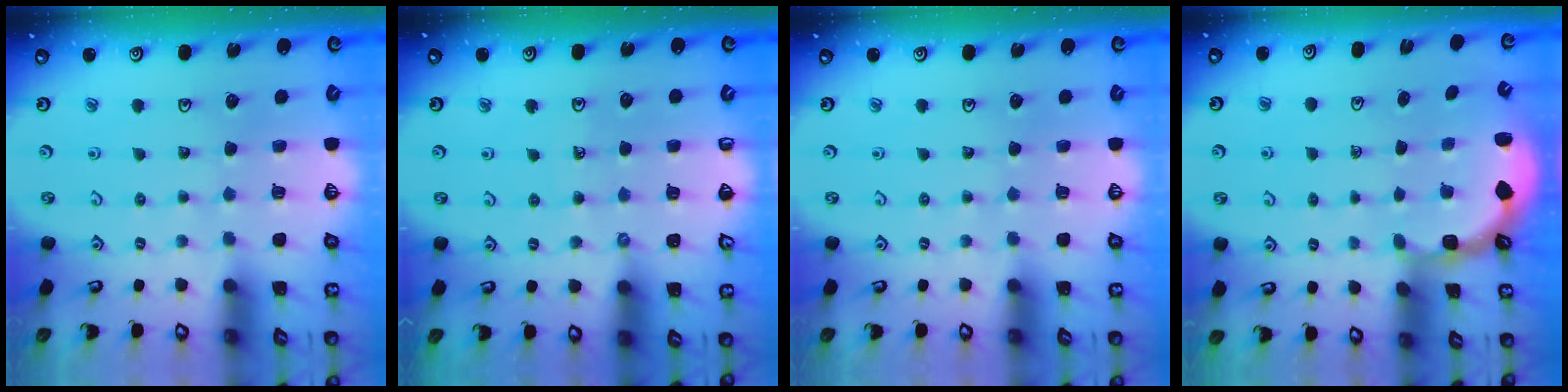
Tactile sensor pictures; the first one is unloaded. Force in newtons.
{"total": 3.4, "press": 3.2, "slide": 1.4}
{"total": 0.0}
{"total": 2.6, "press": 2.0, "slide": 1.7}